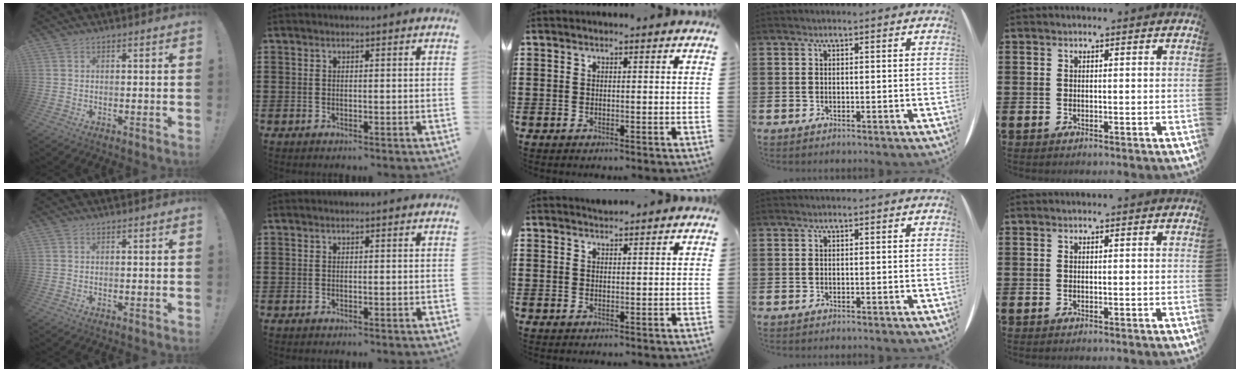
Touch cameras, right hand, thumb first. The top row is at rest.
{"middle": {"total": 1.0, "force": [1.0, 0.1, -0.1], "torque": [-0.001, -0.001, 0.020]}}